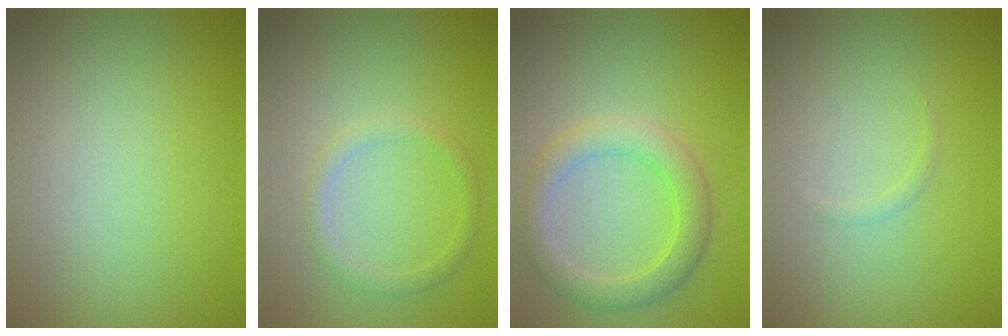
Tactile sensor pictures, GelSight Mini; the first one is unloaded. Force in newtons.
{"total": 1.6, "press": 1.6, "slide": 0.1}
{"total": 3.5, "press": 3.5, "slide": 0.2}
{"total": 0.5, "press": 0.5, "slide": 0.0}